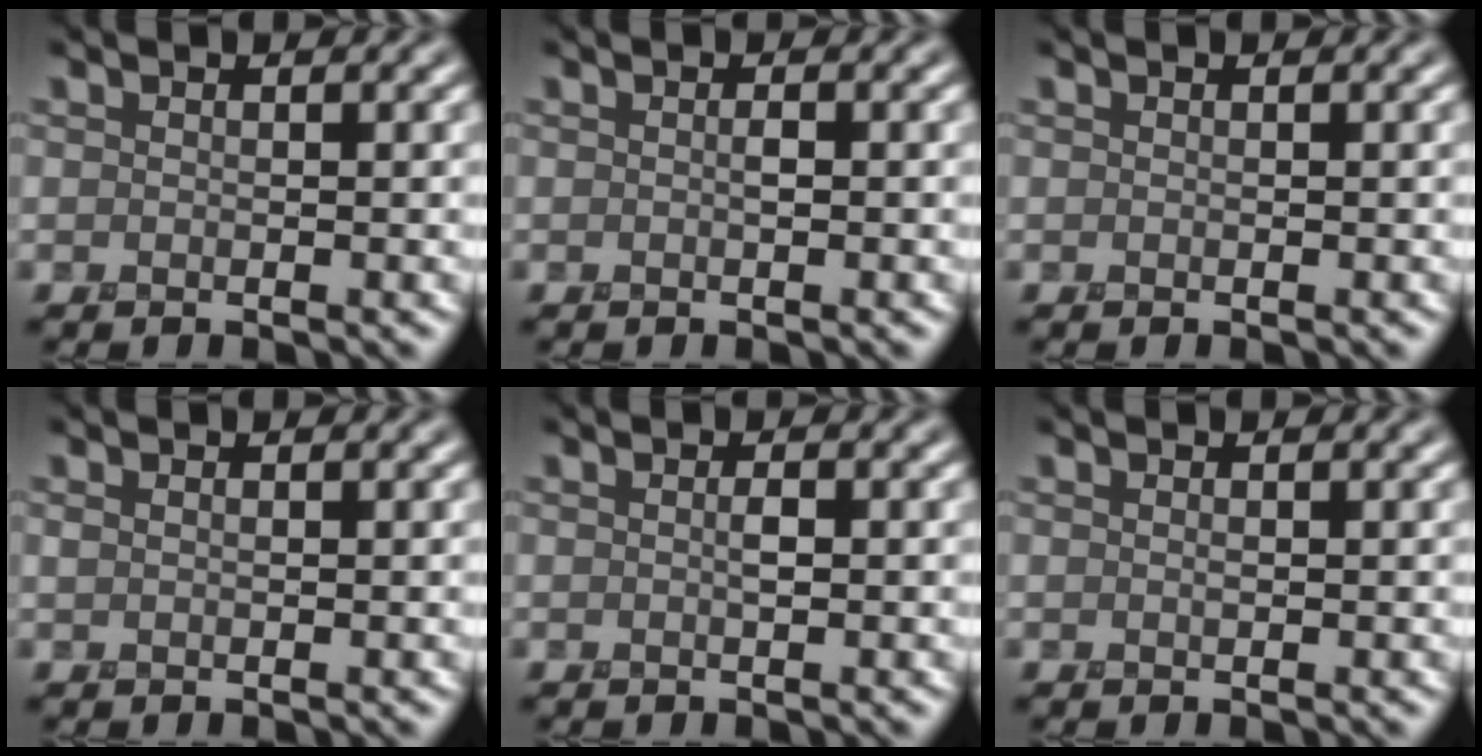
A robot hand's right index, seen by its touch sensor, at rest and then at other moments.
{"total": 0.6, "force": [0.0, 0.2, 0.6], "torque": [-0.013, 0.002, 0.000]}
{"total": 0.0}
{"total": 0.0}
{"total": 0.9, "force": [0.0, 0.3, 0.9], "torque": [-0.017, 0.004, 0.001]}
{"total": 0.0}